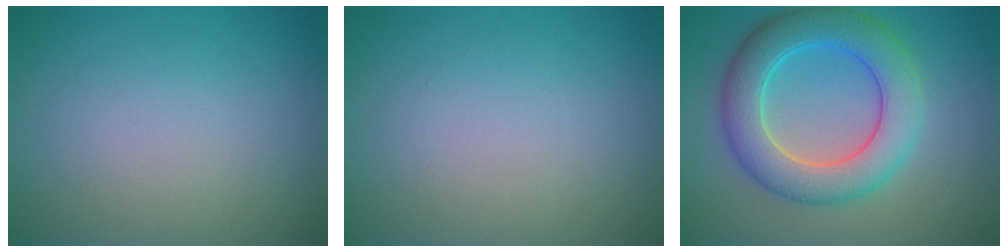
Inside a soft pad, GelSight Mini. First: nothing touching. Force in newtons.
{"total": 0.0}
{"total": 7.3, "press": 7.3, "slide": 0.2}